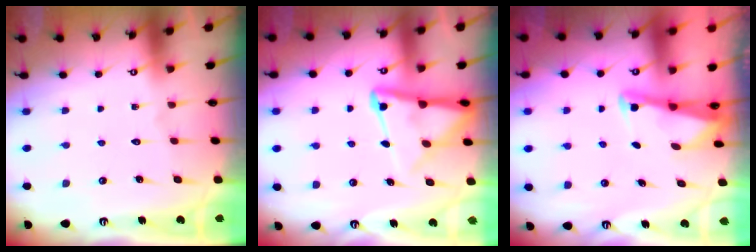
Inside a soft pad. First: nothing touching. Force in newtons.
{"total": 9.6, "press": 9.5, "slide": 1.1}
{"total": 2.5, "press": 2.5, "slide": 0.1}